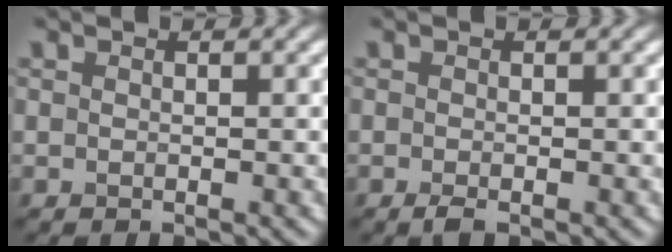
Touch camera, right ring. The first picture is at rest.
{"total": 0.9, "force": [-0.5, 0.2, 0.7], "torque": [-0.015, -0.003, -0.011]}